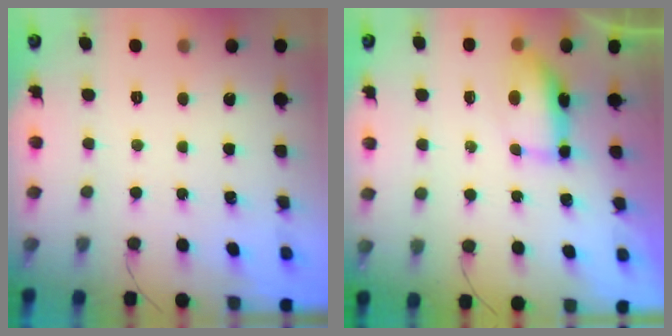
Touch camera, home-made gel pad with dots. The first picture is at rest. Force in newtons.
{"total": 11.1, "press": 8.6, "slide": 7.1}